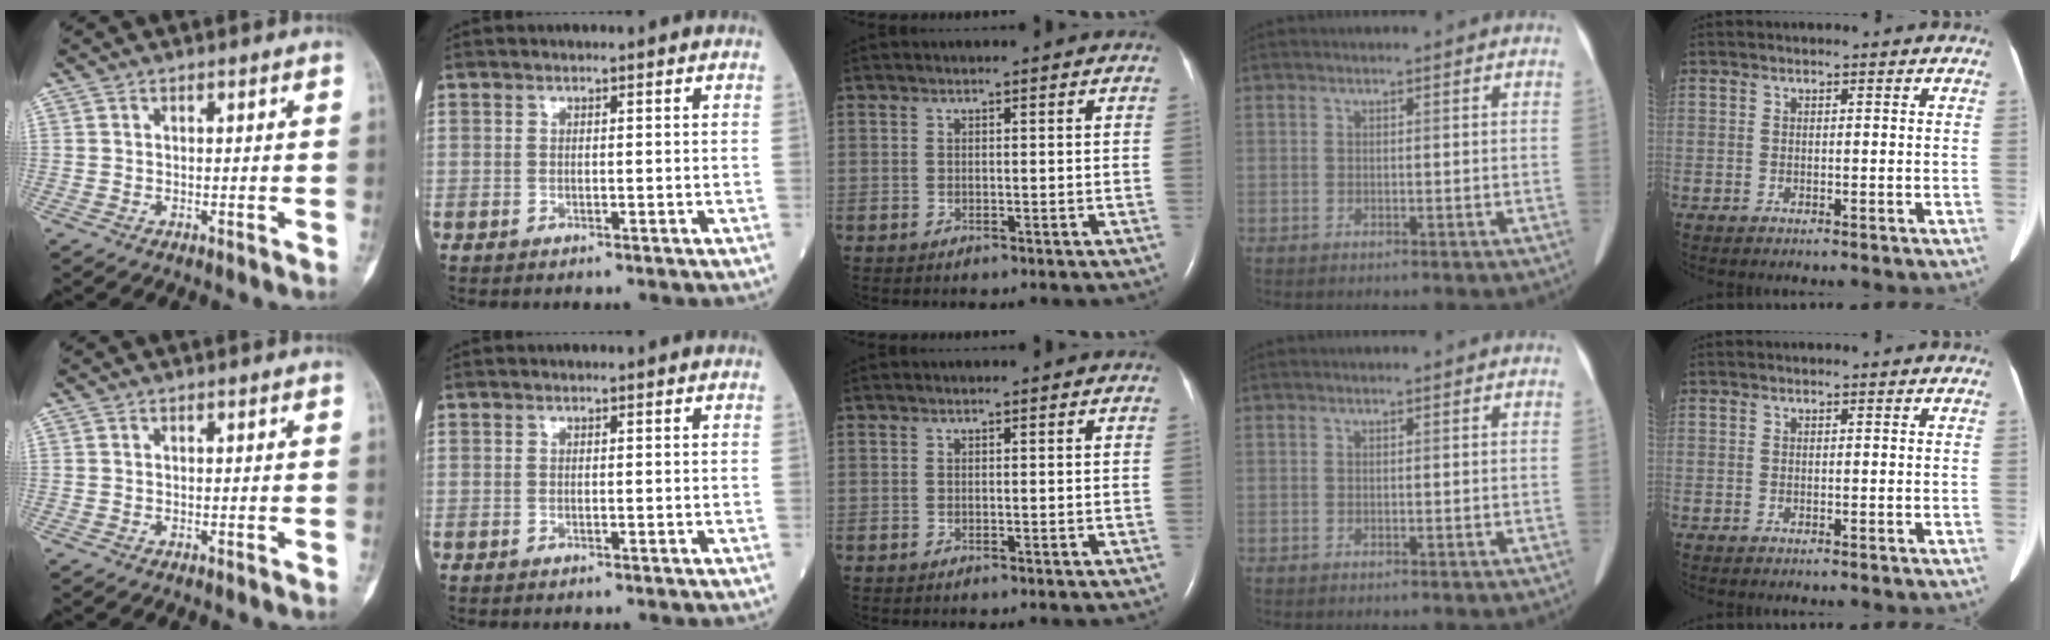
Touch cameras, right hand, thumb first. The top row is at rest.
{}